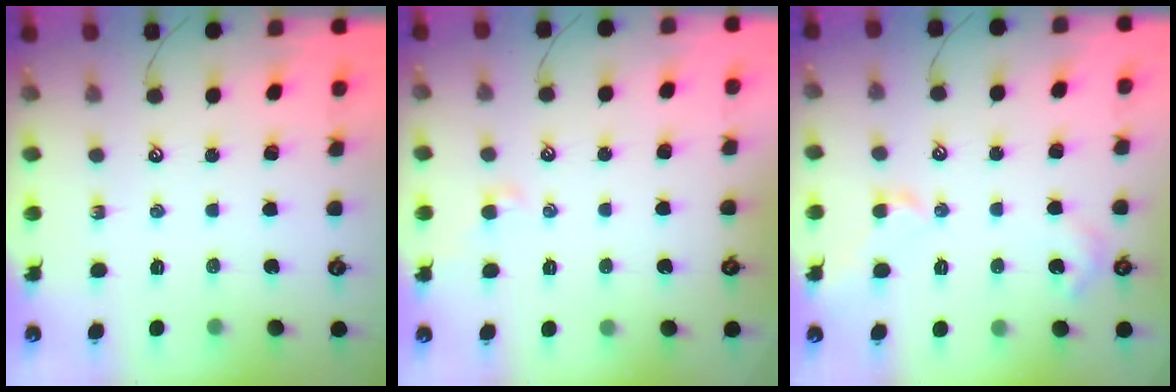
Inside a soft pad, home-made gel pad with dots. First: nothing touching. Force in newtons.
{"total": 0.8, "press": 0.7, "slide": 0.4}
{"total": 3.0, "press": 2.9, "slide": 0.8}